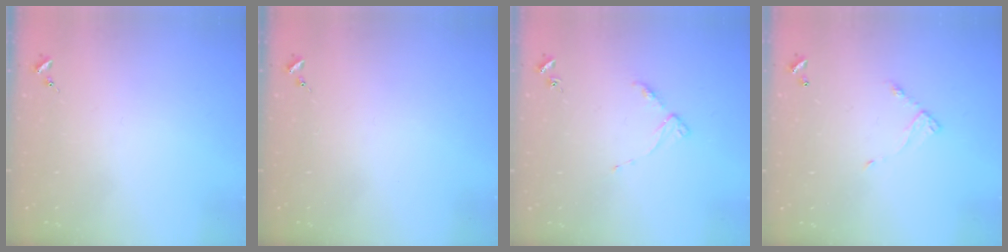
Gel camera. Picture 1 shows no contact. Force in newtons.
{"total": 0.0}
{"total": 4.5, "press": 4.4, "slide": 0.6}
{"total": 5.8, "press": 5.8, "slide": 0.3}